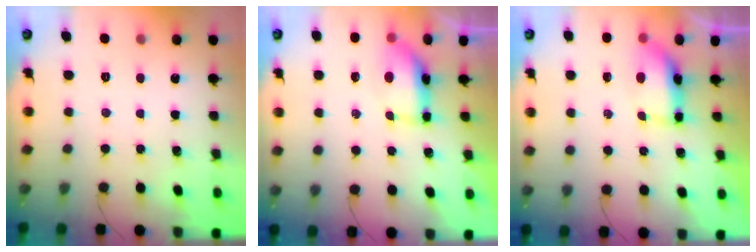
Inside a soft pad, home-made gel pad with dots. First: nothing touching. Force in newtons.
{"total": 14.1, "press": 9.7, "slide": 10.3}
{"total": 7.3, "press": 7.3, "slide": 0.8}